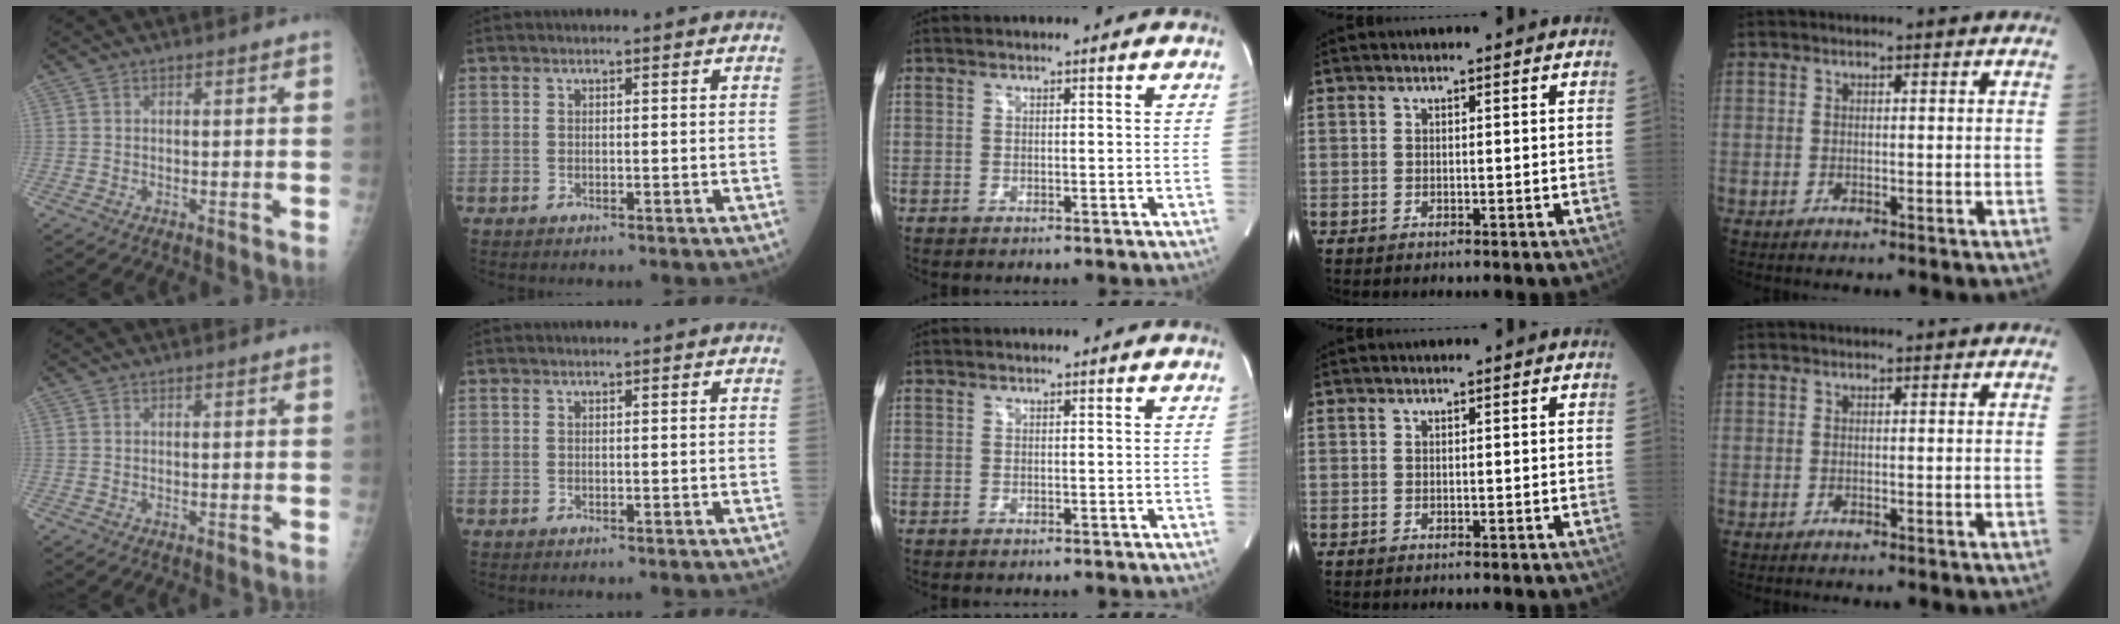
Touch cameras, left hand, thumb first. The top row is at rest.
{}